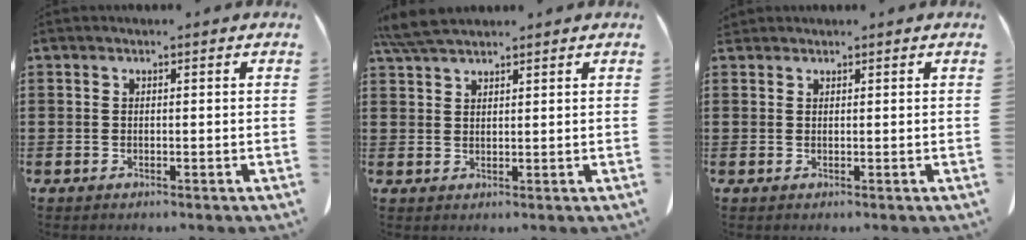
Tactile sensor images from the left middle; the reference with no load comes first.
{"total": 4.6, "force": [3.9, 0.7, 2.3], "torque": [-0.057, -0.005, 0.075]}
{"total": 0.8, "force": [0.8, 0.2, 0.1], "torque": [-0.005, 0.000, 0.016]}